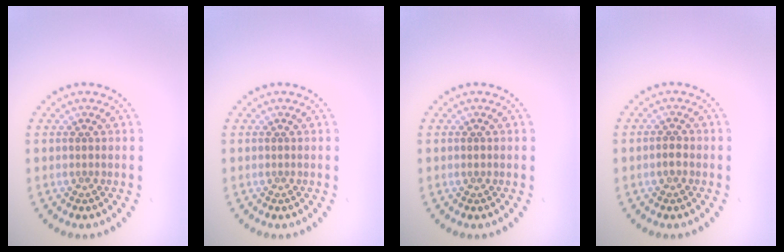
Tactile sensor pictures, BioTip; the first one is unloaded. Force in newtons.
{"total": 0.0}
{"total": 0.7, "press": 0.7, "slide": 0.0}
{"total": 1.1, "press": 1.0, "slide": 0.4}